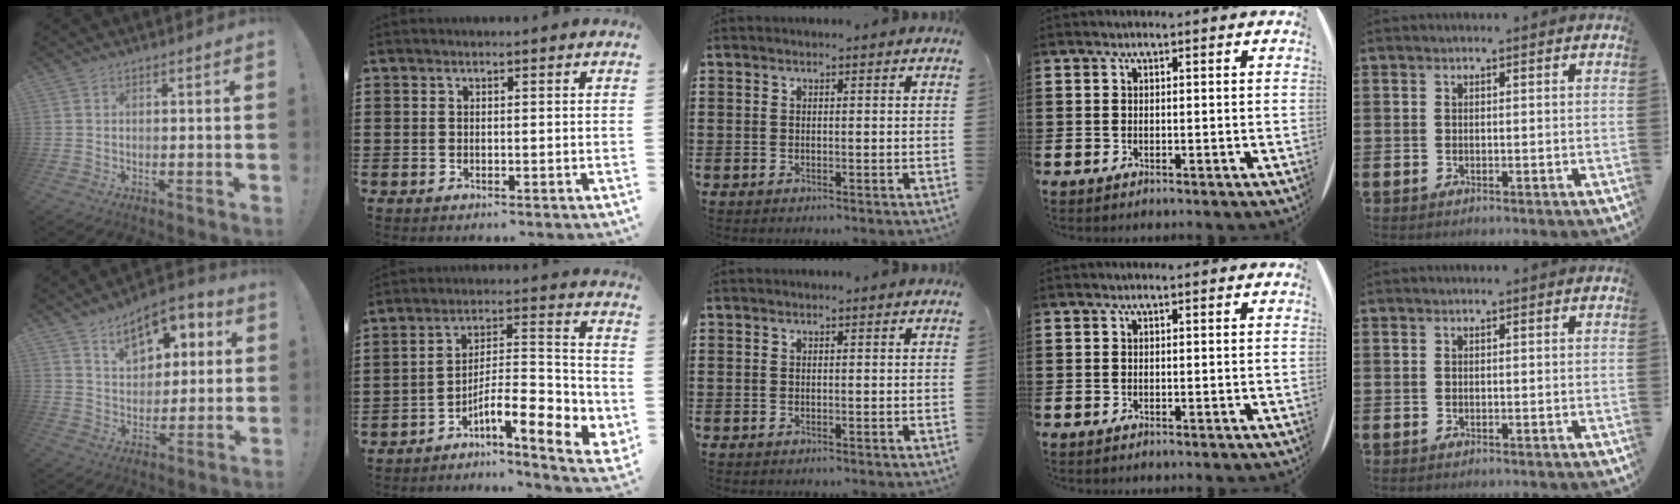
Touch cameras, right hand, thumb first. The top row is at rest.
{"thumb": {"total": 12.7, "force": [7.0, 7.7, 7.3], "torque": [-0.103, -0.034, 0.126]}, "index": {"total": 10.2, "force": [-5.5, 2.4, 8.2], "torque": [-0.127, -0.008, -0.102]}}